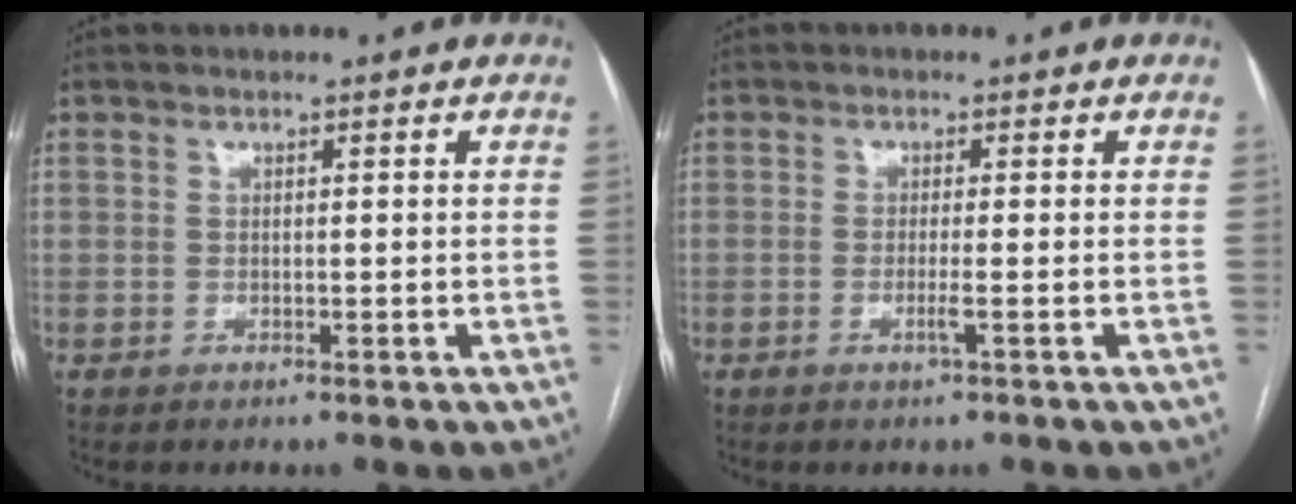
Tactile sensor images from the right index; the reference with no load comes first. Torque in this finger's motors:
{"motor_torque": [-0.25, 0.02, -0.08, 0.00]}